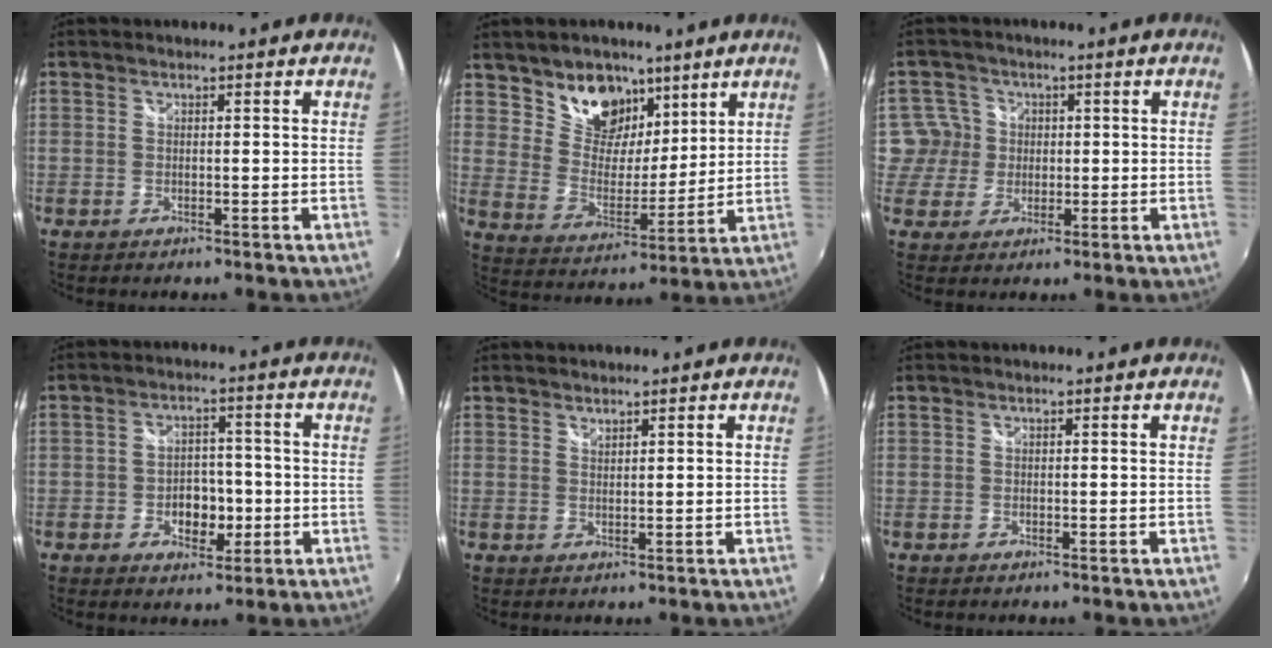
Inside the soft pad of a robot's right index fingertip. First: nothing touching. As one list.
[{"total": 12.5, "force": [8.3, 8.1, 4.6], "torque": [-0.087, 0.002, 0.151]}, {"total": 5.2, "force": [0.3, 5.2, 0.1], "torque": [0.011, 0.011, 0.000]}, {"total": 6.2, "force": [-1.8, 4.5, 3.8], "torque": [-0.069, 0.005, -0.022]}, {"total": 1.1, "force": [1.0, 0.2, 0.2], "torque": [-0.002, 0.000, 0.018]}, {"total": 0.0}]